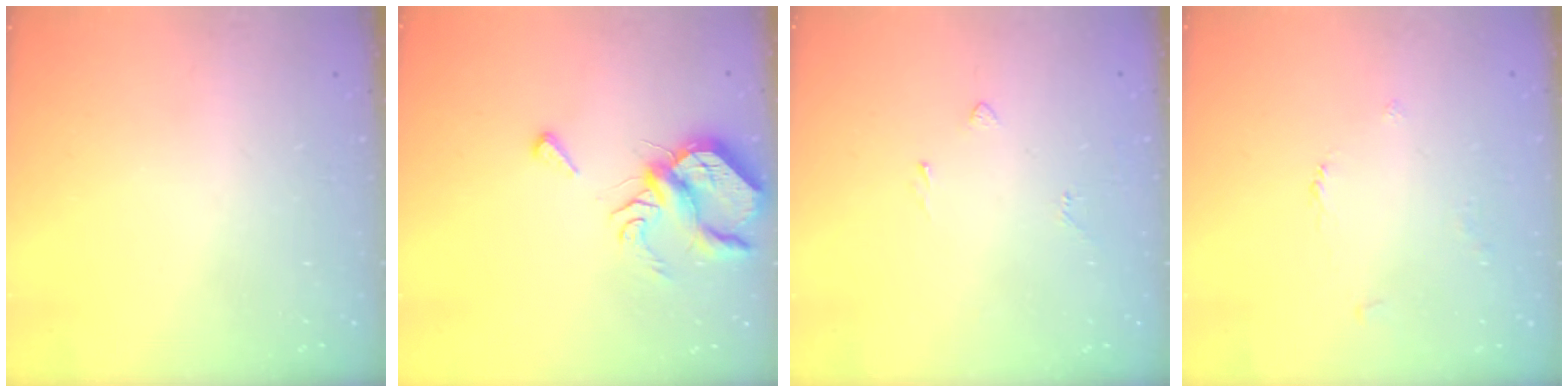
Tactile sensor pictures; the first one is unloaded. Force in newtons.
{"total": 7.7, "press": 7.6, "slide": 0.3}
{"total": 2.0, "press": 1.9, "slide": 0.8}
{"total": 2.5, "press": 2.5, "slide": 0.4}